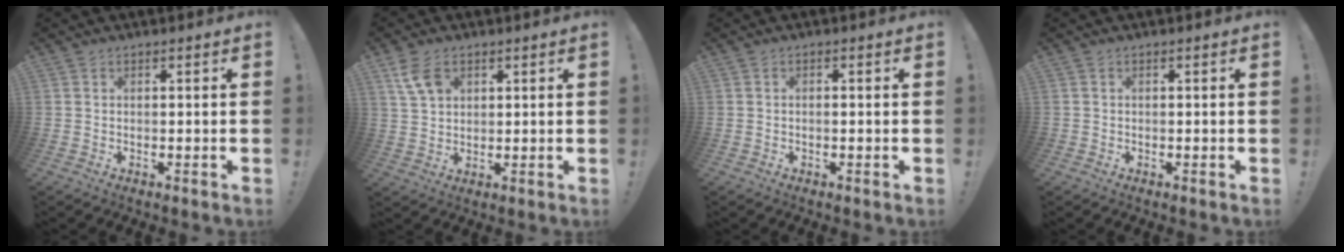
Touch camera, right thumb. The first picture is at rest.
{"total": 7.3, "force": [3.5, 4.9, 4.1], "torque": [-0.080, -0.006, 0.071]}
{"total": 0.7, "force": [-0.5, -0.1, 0.6], "torque": [-0.011, 0.000, -0.008]}
{"total": 0.7, "force": [-0.5, 0.6, 0.1], "torque": [0.001, 0.004, -0.009]}